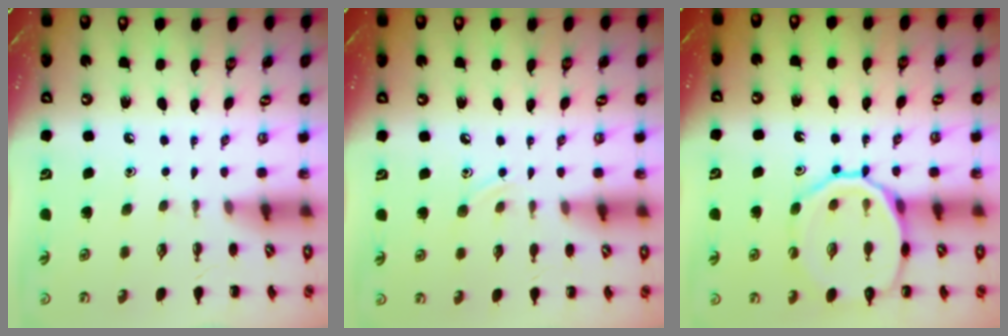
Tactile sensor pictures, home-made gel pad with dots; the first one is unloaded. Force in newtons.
{"total": 6.7, "press": 6.5, "slide": 1.6}
{"total": 16.1, "press": 16.0, "slide": 2.4}